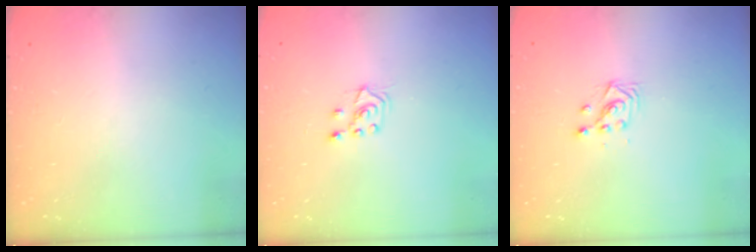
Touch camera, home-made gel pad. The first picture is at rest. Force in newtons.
{"total": 3.8, "press": 3.8, "slide": 0.5}
{"total": 3.0, "press": 3.0, "slide": 0.1}